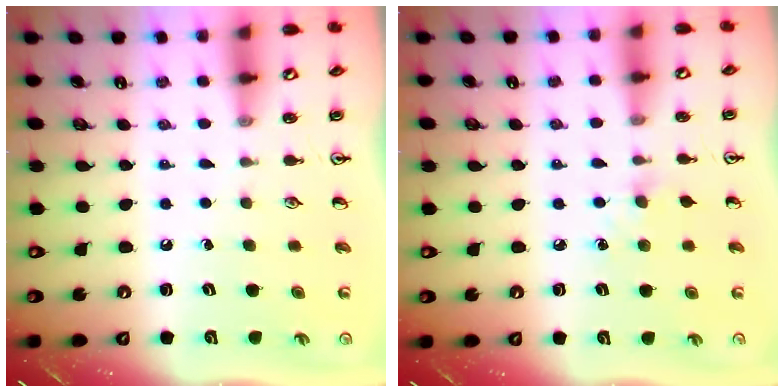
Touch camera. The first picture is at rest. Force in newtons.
{"total": 4.8, "press": 4.7, "slide": 0.7}